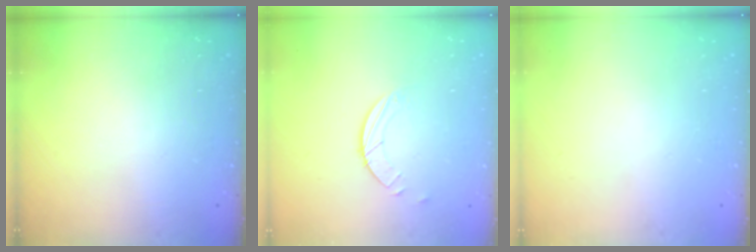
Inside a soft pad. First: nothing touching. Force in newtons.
{"total": 1.7, "press": 1.7, "slide": 0.2}
{"total": 0.0}